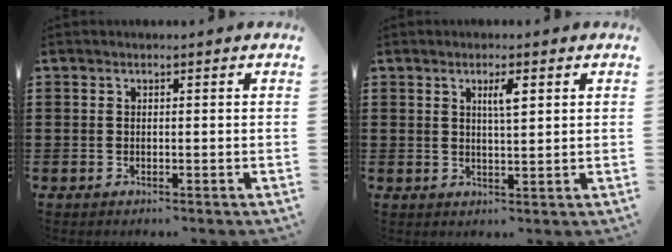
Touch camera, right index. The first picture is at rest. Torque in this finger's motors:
{"motor_torque": [0.08, -0.06, 0.29, 0.04]}